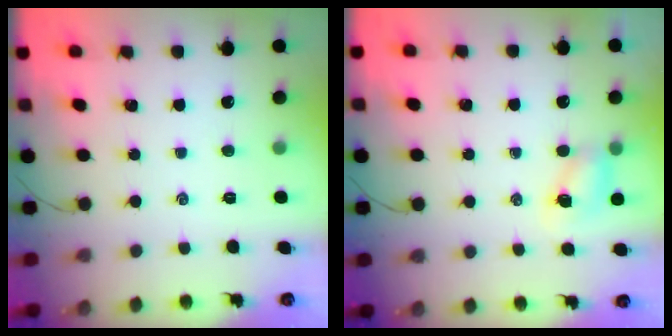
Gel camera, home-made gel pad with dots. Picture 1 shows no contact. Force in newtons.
{"total": 5.2, "press": 5.1, "slide": 0.7}